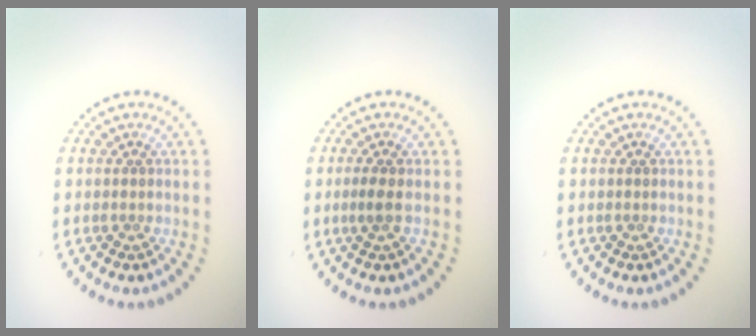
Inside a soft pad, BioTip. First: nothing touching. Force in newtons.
{"total": 1.2, "press": 0.9, "slide": 0.7}
{"total": 0.0}